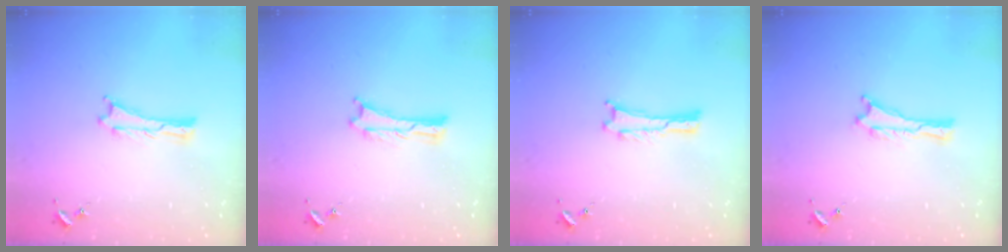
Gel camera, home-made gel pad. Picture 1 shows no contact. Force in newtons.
{"total": 0.0}
{"total": 0.0}
{"total": 0.0}